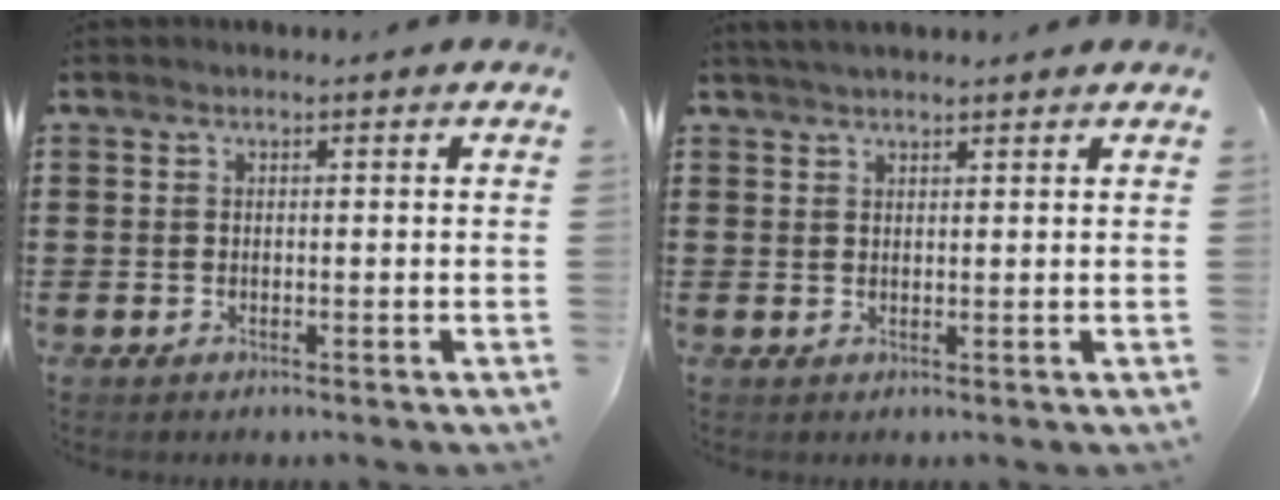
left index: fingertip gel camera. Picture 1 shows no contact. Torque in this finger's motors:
{"motor_torque": [1.09, -1.04, 0.28, 0.08]}